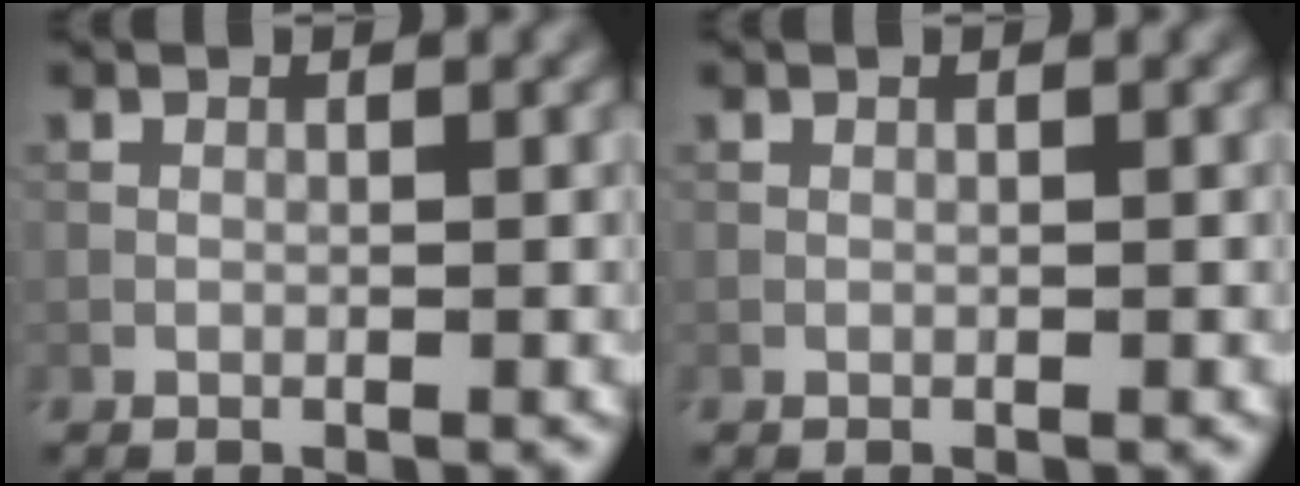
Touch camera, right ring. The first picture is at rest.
{"total": 0.0}